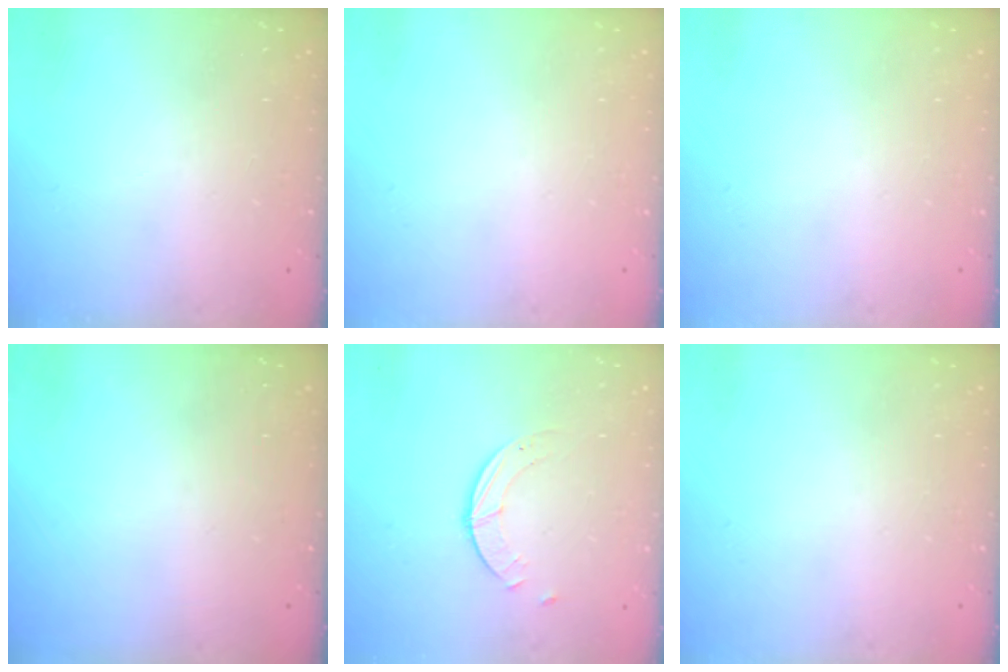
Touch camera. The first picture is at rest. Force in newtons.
{"total": 0.0}
{"total": 0.0}
{"total": 0.0}
{"total": 1.4, "press": 1.4, "slide": 0.2}
{"total": 0.0}